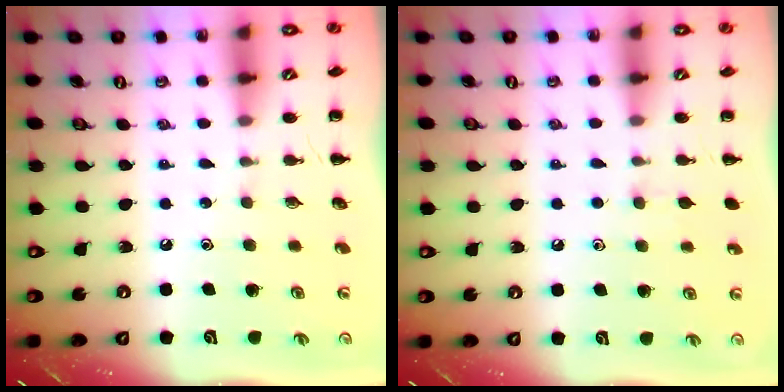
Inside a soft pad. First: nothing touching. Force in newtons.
{"total": 4.4, "press": 4.1, "slide": 1.5}